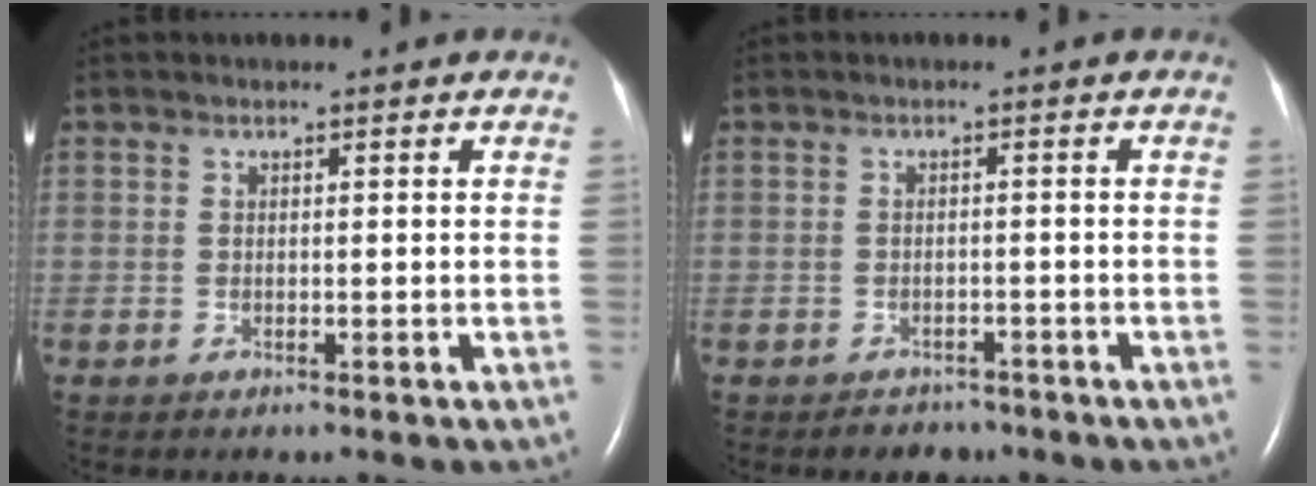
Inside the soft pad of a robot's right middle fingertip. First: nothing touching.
{"total": 2.8, "force": [-2.3, 1.5, 0.0], "torque": [-0.009, 0.004, -0.031]}